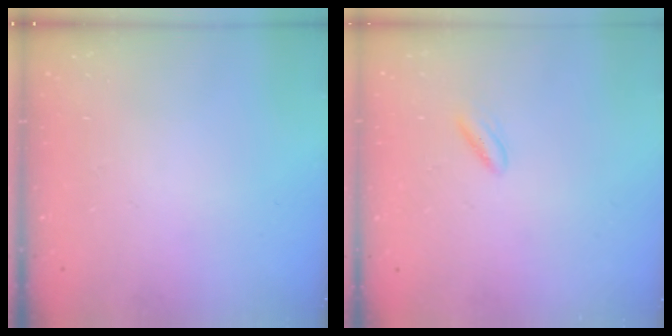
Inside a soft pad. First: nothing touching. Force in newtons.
{"total": 2.7, "press": 2.6, "slide": 0.7}